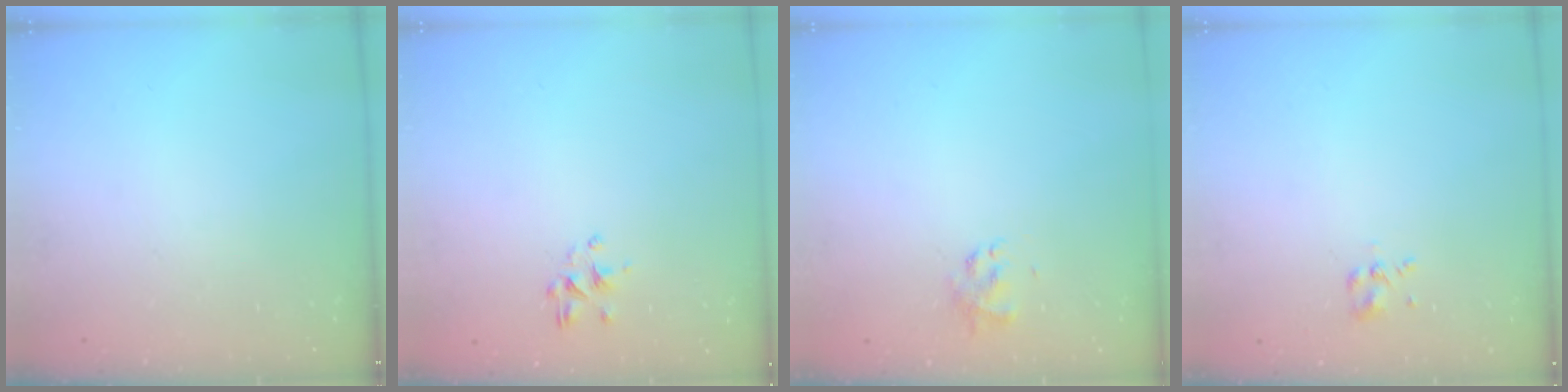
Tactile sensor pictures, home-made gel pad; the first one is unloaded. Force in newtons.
{"total": 2.2, "press": 2.0, "slide": 0.9}
{"total": 1.7, "press": 1.6, "slide": 0.5}
{"total": 1.9, "press": 1.8, "slide": 0.8}